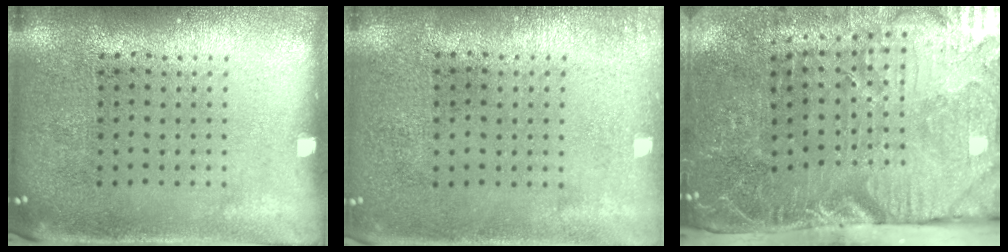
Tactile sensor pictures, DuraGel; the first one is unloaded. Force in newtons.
{"total": 0.5, "press": 0.5, "slide": 0.1}
{"total": 4.8, "press": 4.2, "slide": 2.3}